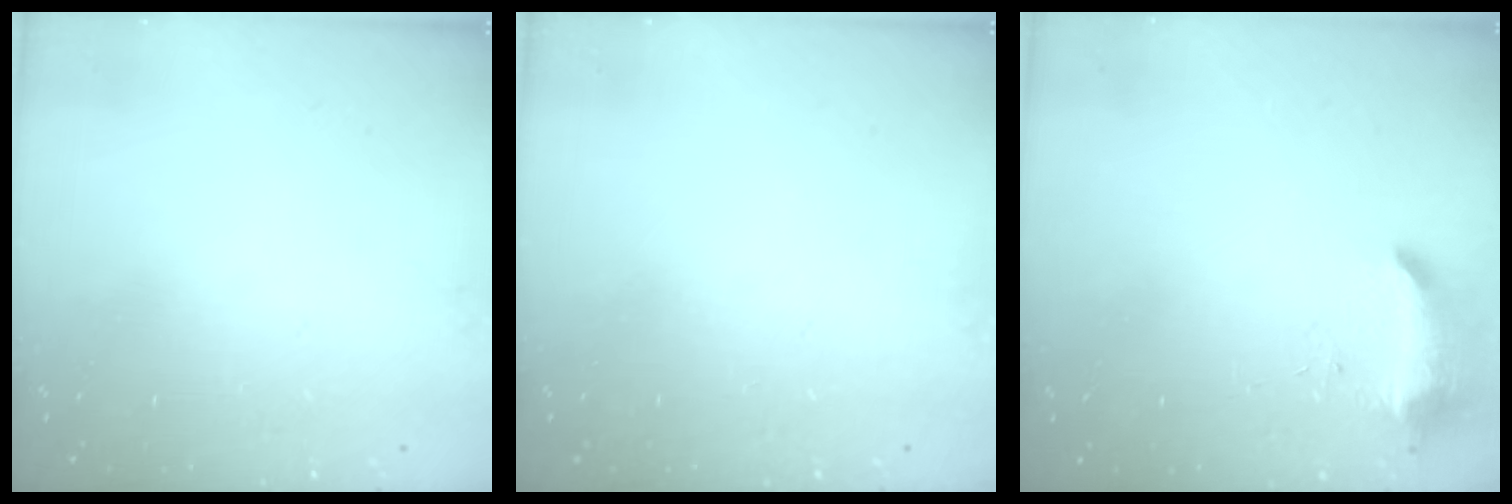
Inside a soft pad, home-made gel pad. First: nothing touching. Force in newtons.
{"total": 0.0}
{"total": 8.4, "press": 8.4, "slide": 0.4}